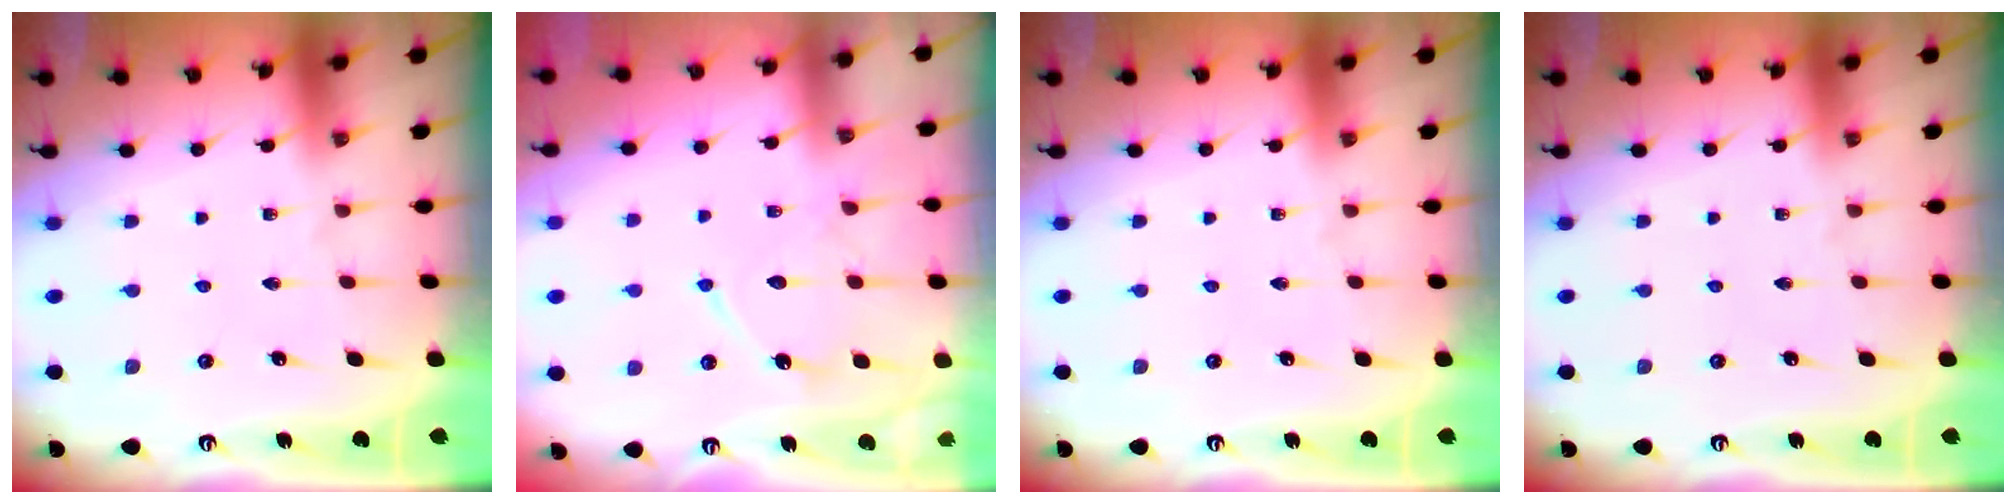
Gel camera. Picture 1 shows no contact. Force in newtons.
{"total": 12.1, "press": 12.0, "slide": 1.0}
{"total": 0.0}
{"total": 0.0}